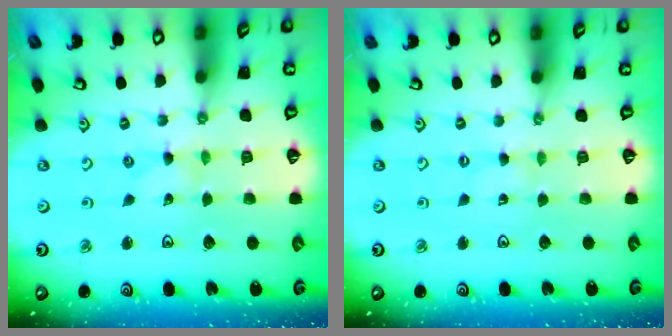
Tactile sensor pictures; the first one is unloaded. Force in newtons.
{"total": 0.0}